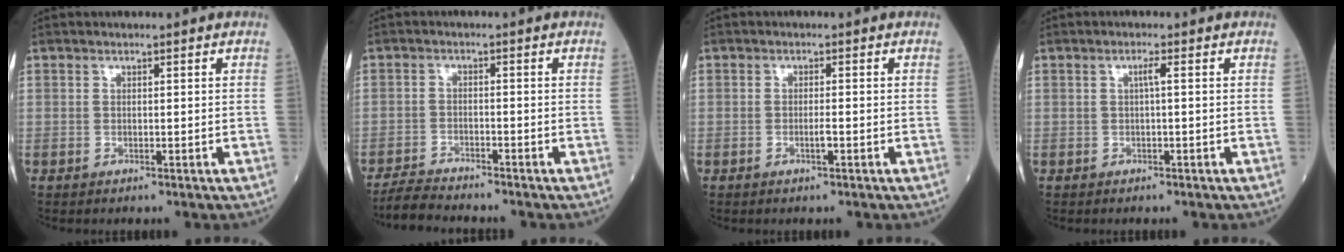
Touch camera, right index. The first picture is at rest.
{"total": 5.7, "force": [-5.5, 0.7, 1.5], "torque": [-0.037, -0.017, -0.096]}
{"total": 1.8, "force": [-0.7, 0.4, 1.6], "torque": [-0.034, -0.001, -0.011]}
{"total": 1.6, "force": [0.2, 0.3, 1.5], "torque": [-0.035, 0.003, 0.003]}